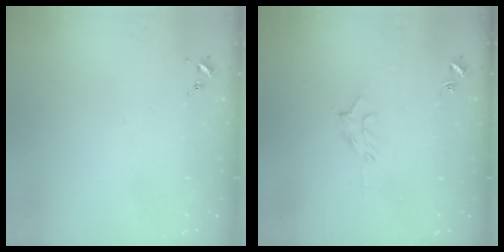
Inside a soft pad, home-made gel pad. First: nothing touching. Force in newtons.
{"total": 6.3, "press": 6.3, "slide": 0.7}